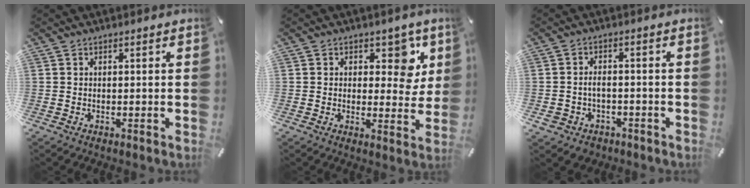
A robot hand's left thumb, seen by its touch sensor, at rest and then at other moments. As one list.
[{"total": 8.3, "force": [3.7, 5.2, 5.3], "torque": [-0.053, -0.017, 0.057]}, {"total": 4.0, "force": [-1.3, 3.3, 1.9], "torque": [-0.042, 0.004, -0.025]}]